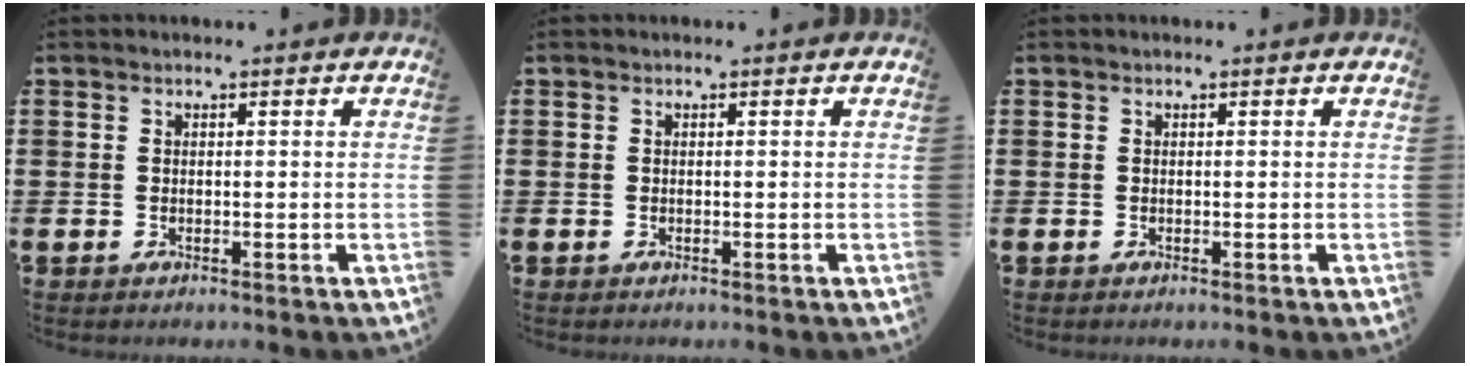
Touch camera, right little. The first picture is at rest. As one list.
[{"total": 0.0}, {"total": 0.0}]